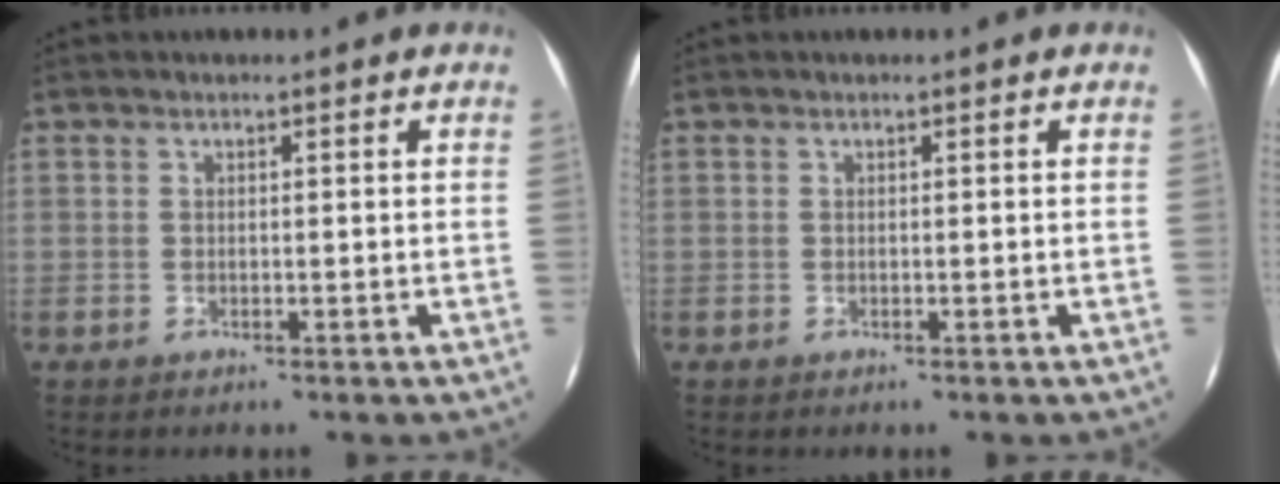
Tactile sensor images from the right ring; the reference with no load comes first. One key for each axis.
{"total": 0.0}